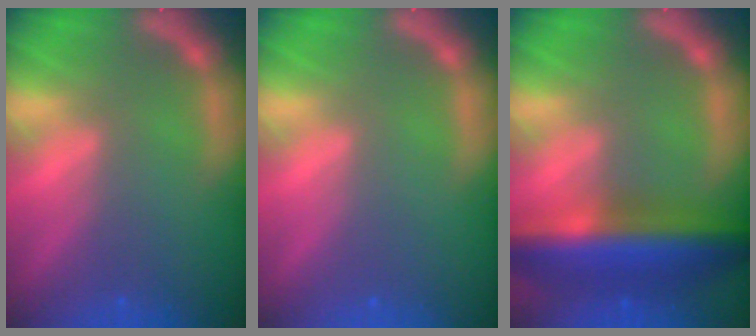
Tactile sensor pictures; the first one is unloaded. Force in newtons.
{"total": 0.0}
{"total": 9.5}